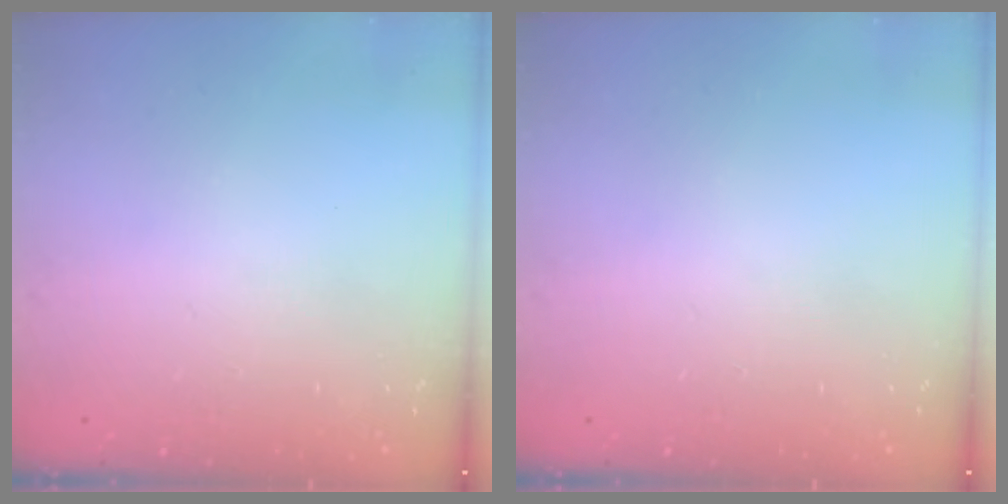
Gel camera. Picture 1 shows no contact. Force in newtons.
{"total": 0.0}